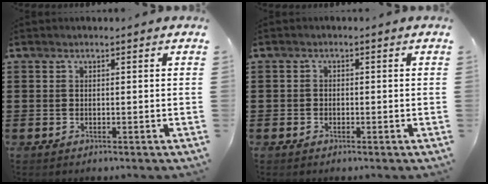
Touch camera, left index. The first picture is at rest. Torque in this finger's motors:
{"motor_torque": [-0.14, -0.03, -0.03, -0.01]}